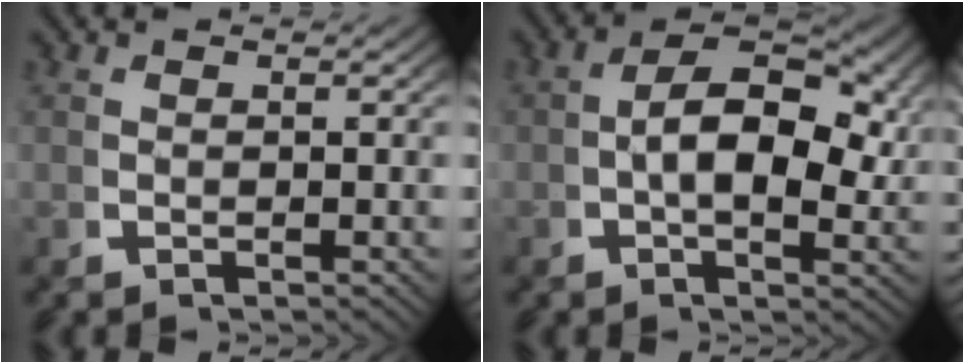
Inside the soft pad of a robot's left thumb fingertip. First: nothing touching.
{"total": 9.4, "force": [1.0, 5.2, 7.8], "torque": [-0.128, -0.019, 0.015]}